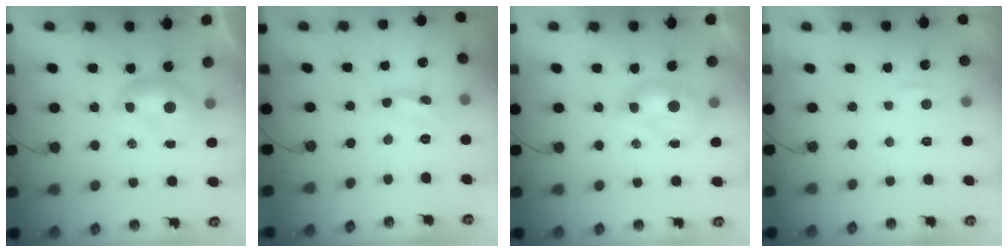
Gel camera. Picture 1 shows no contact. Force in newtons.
{"total": 1.4, "press": 1.3, "slide": 0.3}
{"total": 1.7, "press": 1.5, "slide": 0.6}
{"total": 2.4, "press": 2.3, "slide": 0.3}